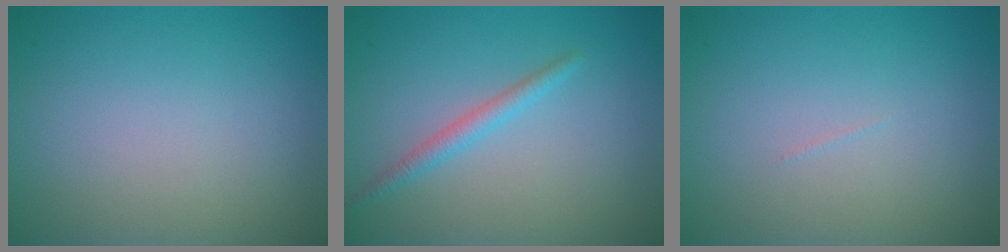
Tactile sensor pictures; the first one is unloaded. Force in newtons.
{"total": 1.7, "press": 1.7, "slide": 0.1}
{"total": 0.0}